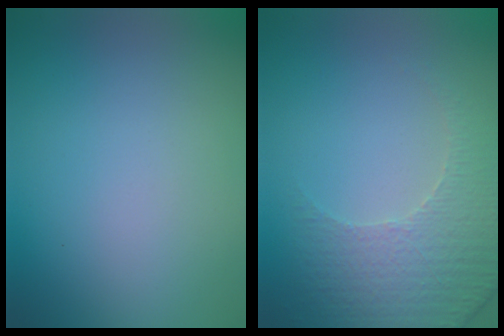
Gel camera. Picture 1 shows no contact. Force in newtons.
{"total": 4.7, "press": 3.6, "slide": 3.0}